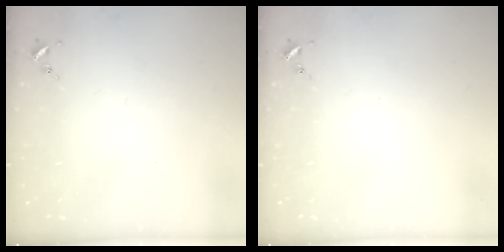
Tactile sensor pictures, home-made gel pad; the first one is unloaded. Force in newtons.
{"total": 0.0}